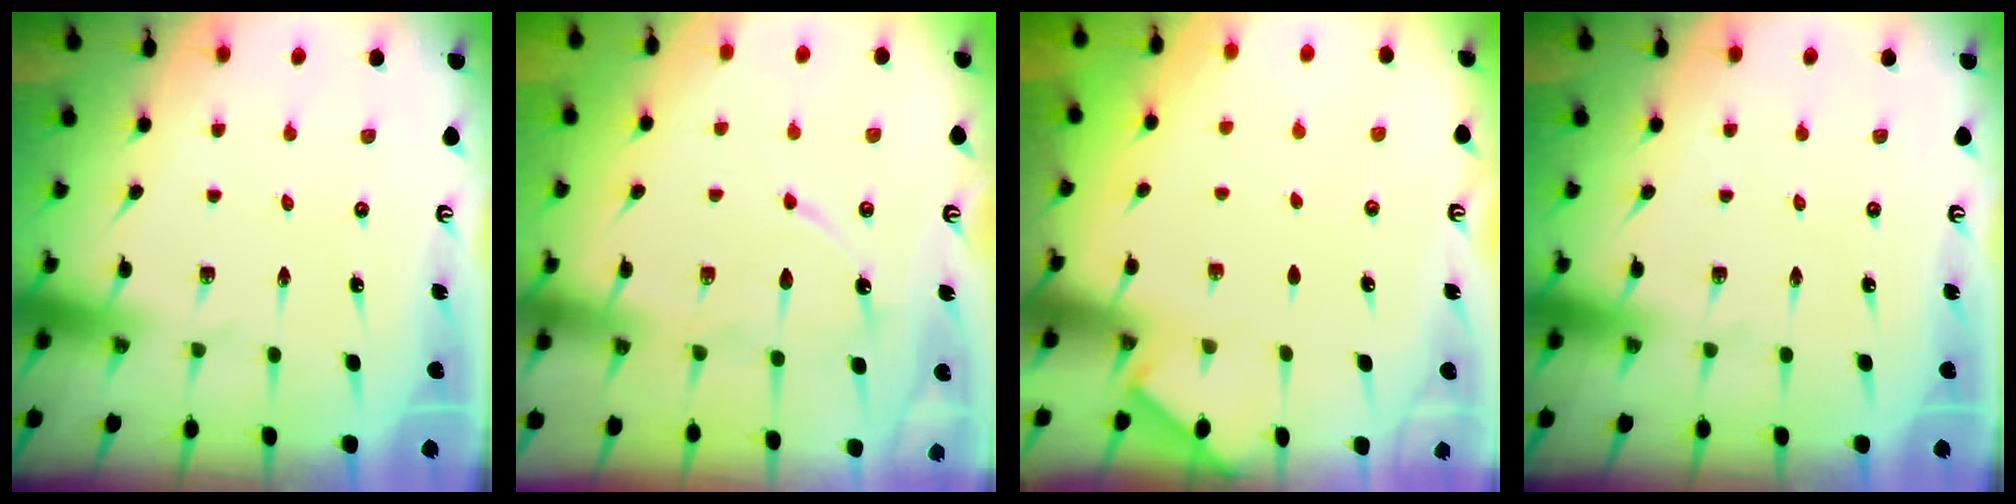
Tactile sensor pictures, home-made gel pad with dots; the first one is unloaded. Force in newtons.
{"total": 9.2, "press": 9.2, "slide": 0.7}
{"total": 2.0, "press": 1.9, "slide": 0.3}
{"total": 0.0}